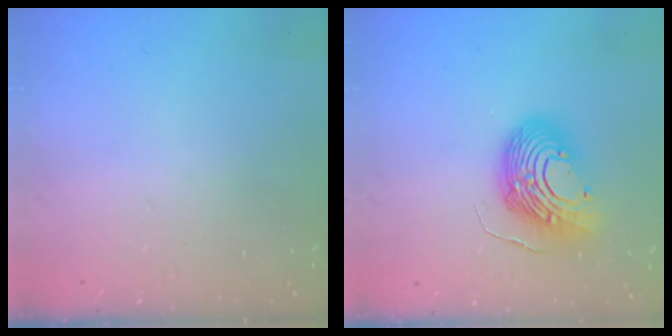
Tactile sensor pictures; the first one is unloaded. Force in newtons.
{"total": 14.1, "press": 14.0, "slide": 1.2}